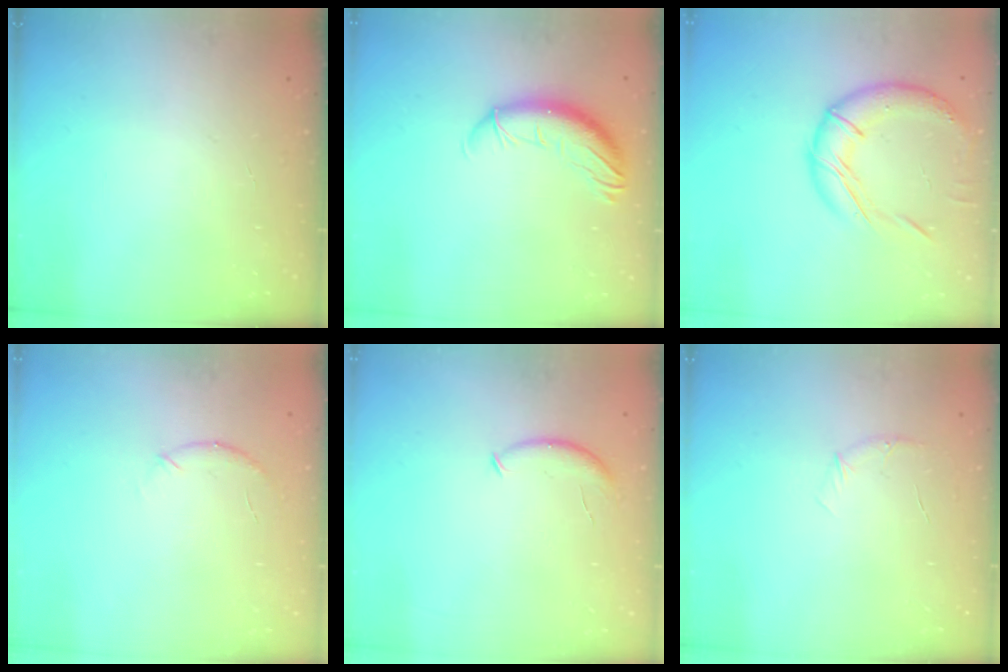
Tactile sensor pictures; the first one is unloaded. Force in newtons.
{"total": 11.2, "press": 11.1, "slide": 1.7}
{"total": 15.8, "press": 15.7, "slide": 1.7}
{"total": 5.7, "press": 5.6, "slide": 1.3}
{"total": 6.8, "press": 6.8, "slide": 0.6}
{"total": 5.2, "press": 5.0, "slide": 1.5}